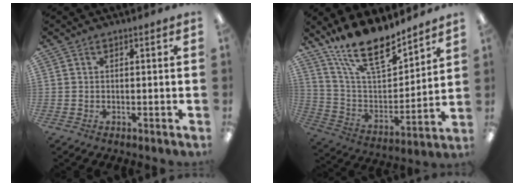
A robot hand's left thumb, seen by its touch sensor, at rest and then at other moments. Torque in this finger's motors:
{"motor_torque": [0.59, 0.36, 1.44, -1.33, 0.13]}